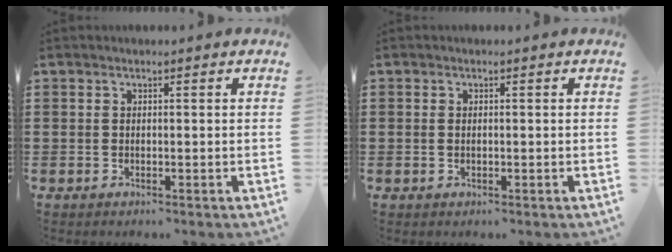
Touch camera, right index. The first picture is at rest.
{"total": 0.8, "force": [0.0, 0.3, 0.7], "torque": [-0.017, -0.001, 0.001]}